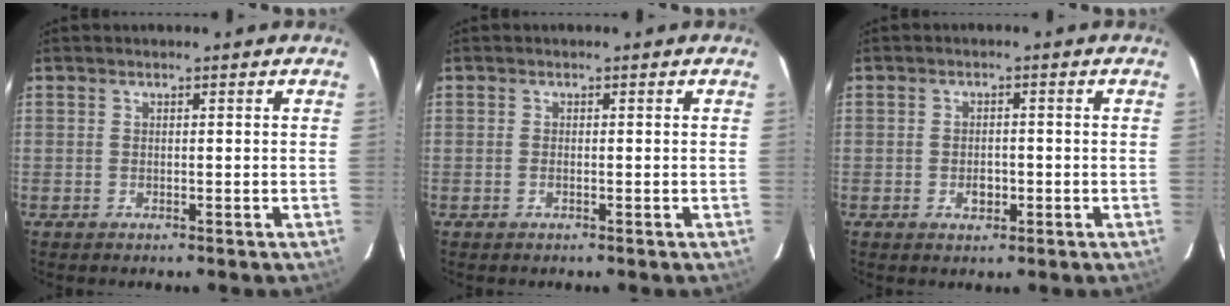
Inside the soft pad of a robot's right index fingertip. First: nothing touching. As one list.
[{"total": 0.6, "force": [-0.2, 0.2, 0.4], "torque": [-0.010, 0.000, -0.005]}, {"total": 2.6, "force": [-0.8, 2.0, 1.5], "torque": [-0.025, 0.001, -0.011]}]